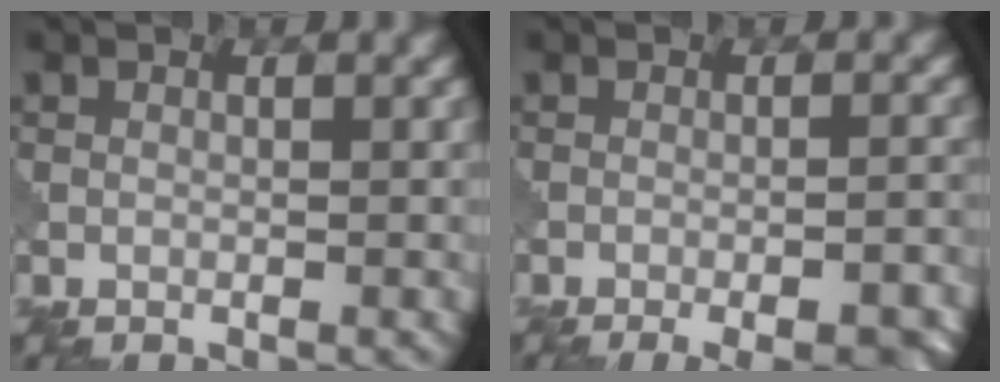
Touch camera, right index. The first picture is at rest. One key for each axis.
{"total": 8.3, "fx": -5.5, "fy": 2.9, "fz": 5.5, "tx": -0.049, "ty": 0.001, "tz": -0.047}